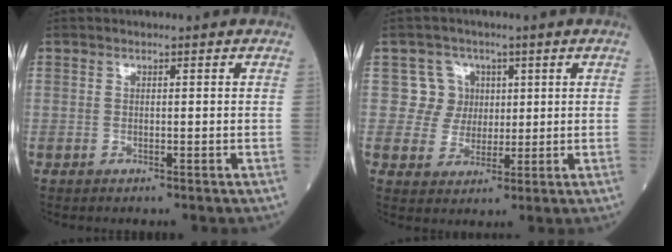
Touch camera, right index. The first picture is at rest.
{"total": 5.4, "force": [1.5, 5.2, 0.0], "torque": [0.007, 0.014, 0.030]}